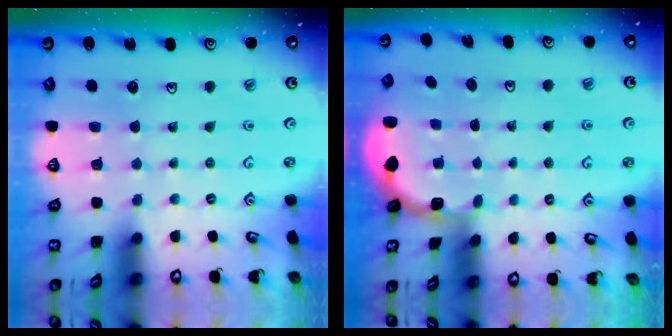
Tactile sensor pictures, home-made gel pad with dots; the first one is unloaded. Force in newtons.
{"total": 1.8, "press": 1.6, "slide": 0.7}